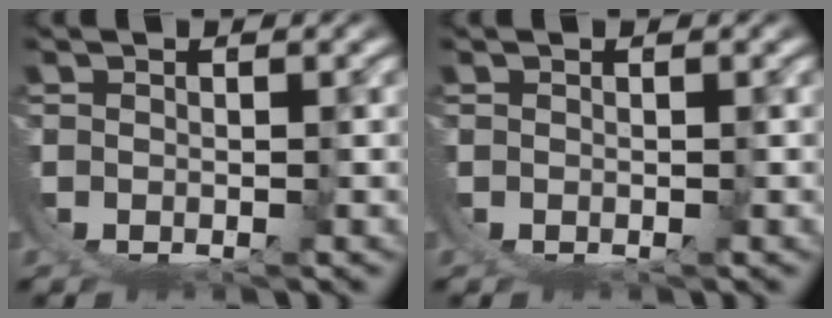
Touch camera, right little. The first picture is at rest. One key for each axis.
{"total": 0.0}